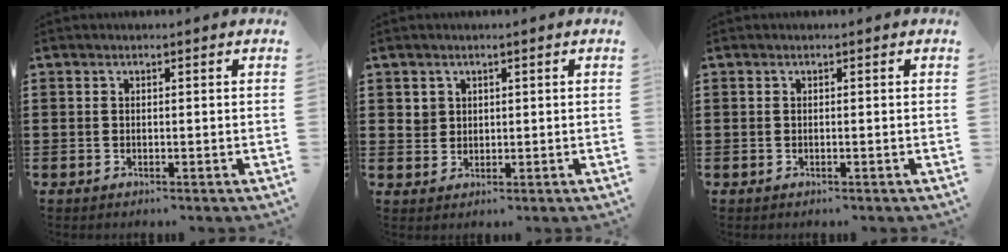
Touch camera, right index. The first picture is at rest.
{"total": 2.1, "force": [1.0, 1.8, 0.2], "torque": [-0.012, 0.008, 0.019]}
{"total": 0.0}